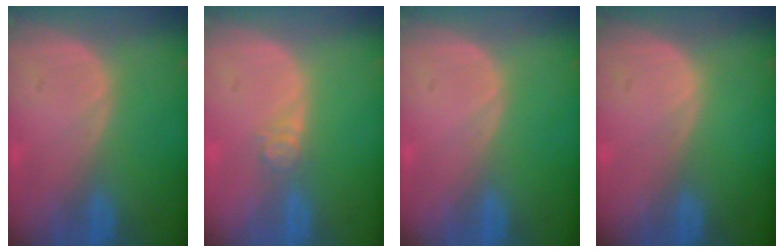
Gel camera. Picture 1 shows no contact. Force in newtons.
{"total": 2.7, "press": 2.2, "slide": 1.5}
{"total": 0.0}
{"total": 0.0}